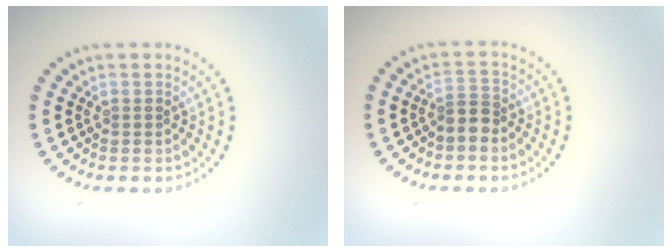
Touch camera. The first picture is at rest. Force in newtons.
{"total": 2.1, "press": 1.7, "slide": 1.2}